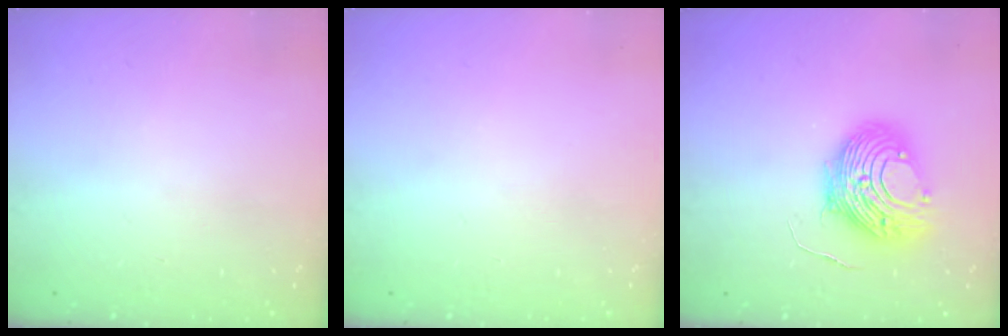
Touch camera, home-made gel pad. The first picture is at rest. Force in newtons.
{"total": 0.0}
{"total": 12.5, "press": 12.4, "slide": 1.4}